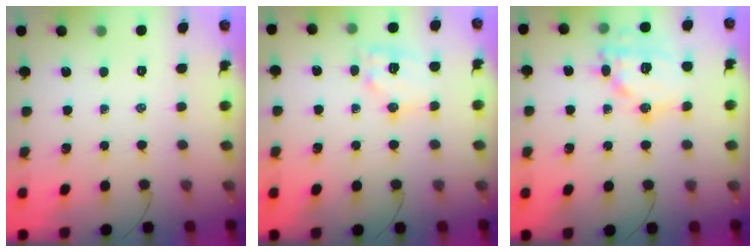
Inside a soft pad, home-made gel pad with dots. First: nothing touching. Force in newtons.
{"total": 11.9, "press": 11.9, "slide": 0.9}
{"total": 15.7, "press": 15.6, "slide": 1.5}